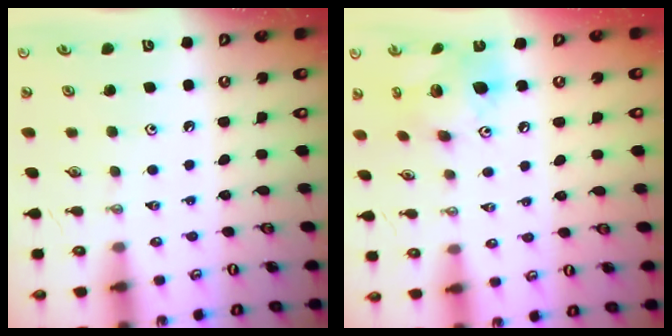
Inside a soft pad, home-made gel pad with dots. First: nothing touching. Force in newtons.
{"total": 13.5, "press": 13.5, "slide": 0.9}